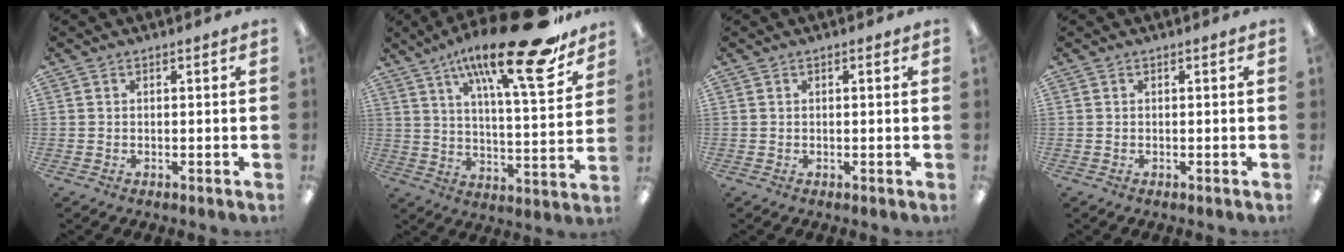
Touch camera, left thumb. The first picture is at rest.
{"total": 23.7, "force": [16.0, 5.2, 16.6], "torque": [-0.264, -0.099, 0.253]}
{"total": 0.8, "force": [0.3, 0.2, 0.8], "torque": [-0.015, 0.002, 0.004]}
{"total": 0.0}